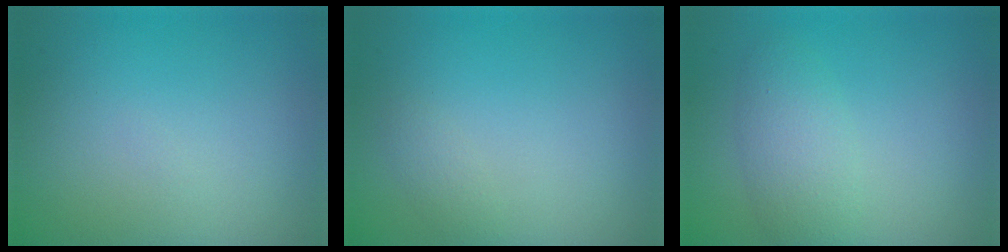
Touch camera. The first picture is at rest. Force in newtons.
{"total": 0.8, "press": 0.8, "slide": 0.0}
{"total": 2.8, "press": 2.8, "slide": 0.1}